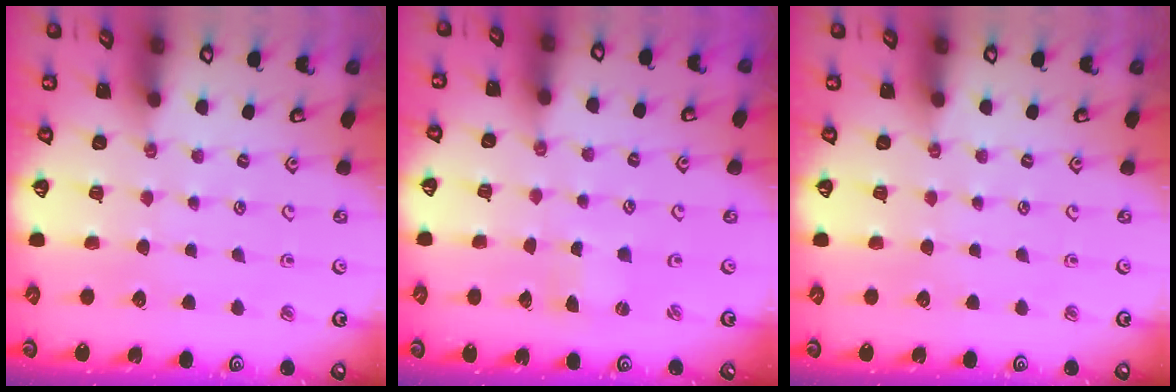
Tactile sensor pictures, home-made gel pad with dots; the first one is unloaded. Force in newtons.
{"total": 1.5, "press": 1.4, "slide": 0.2}
{"total": 0.0}